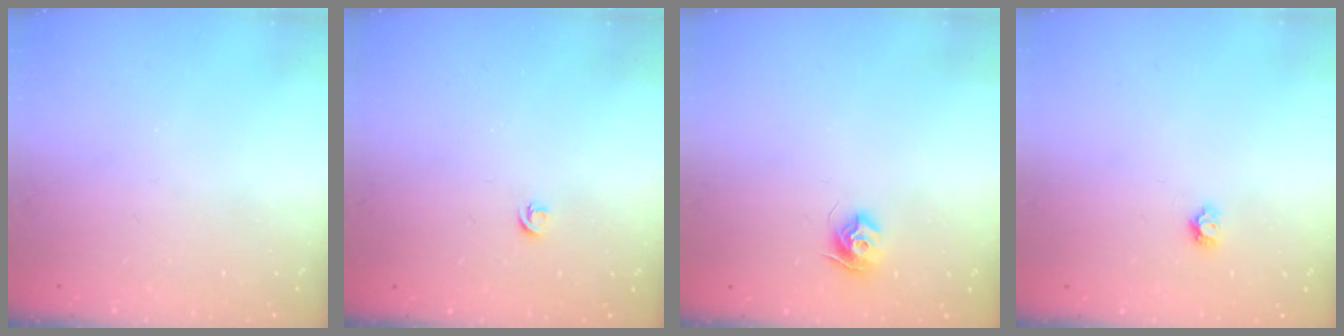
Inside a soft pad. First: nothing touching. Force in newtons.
{"total": 3.6, "press": 3.6, "slide": 0.5}
{"total": 8.1, "press": 8.1, "slide": 0.1}
{"total": 3.8, "press": 3.8, "slide": 0.3}